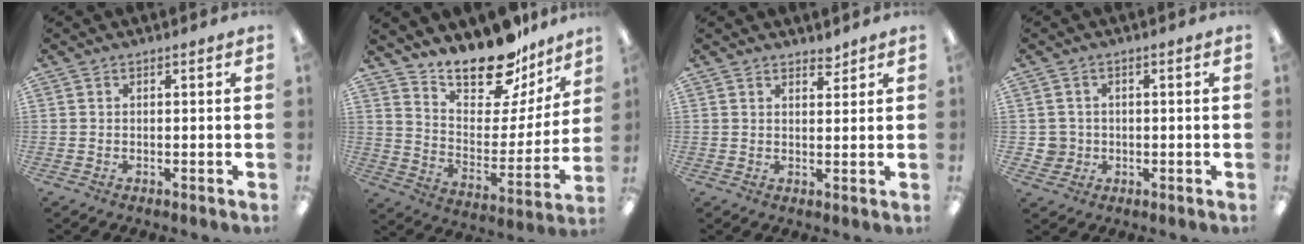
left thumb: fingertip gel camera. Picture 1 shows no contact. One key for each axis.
{"total": 18.9, "fx": 16.0, "fy": 7.0, "fz": 7.1, "tx": -0.110, "ty": -0.129, "tz": 0.280}
{"total": 2.5, "fx": 2.3, "fy": 0.8, "fz": 0.5, "tx": 0.005, "ty": -0.015, "tz": 0.039}
{"total": 3.6, "fx": -0.3, "fy": 3.5, "fz": 0.3, "tx": -0.012, "ty": 0.008, "tz": -0.003}